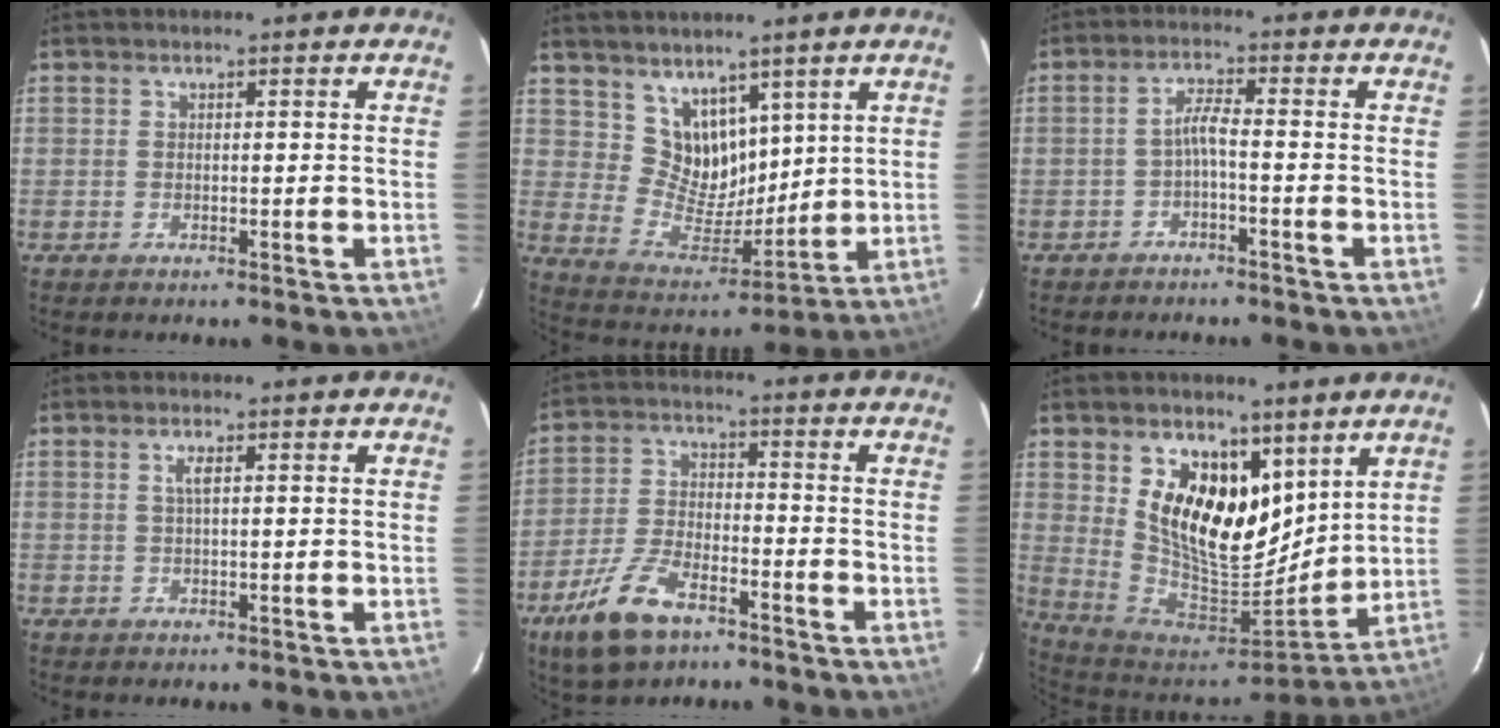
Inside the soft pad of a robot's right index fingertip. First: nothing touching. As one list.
[{"total": 9.9, "force": [6.2, 6.9, 3.6], "torque": [-0.058, -0.008, 0.131]}, {"total": 2.6, "force": [-1.3, 0.0, 2.2], "torque": [-0.049, 0.010, -0.024]}, {"total": 1.5, "force": [0.5, 0.2, 1.4], "torque": [-0.024, 0.005, 0.010]}, {"total": 11.9, "force": [-7.7, 5.1, 7.5], "torque": [-0.171, -0.011, -0.145]}, {"total": 16.8, "force": [7.5, 10.1, 11.1], "torque": [-0.213, -0.008, 0.146]}]